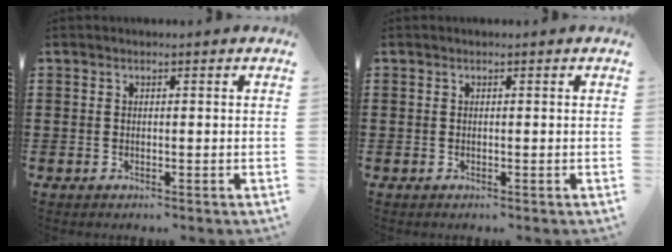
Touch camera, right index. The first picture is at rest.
{"total": 0.0}